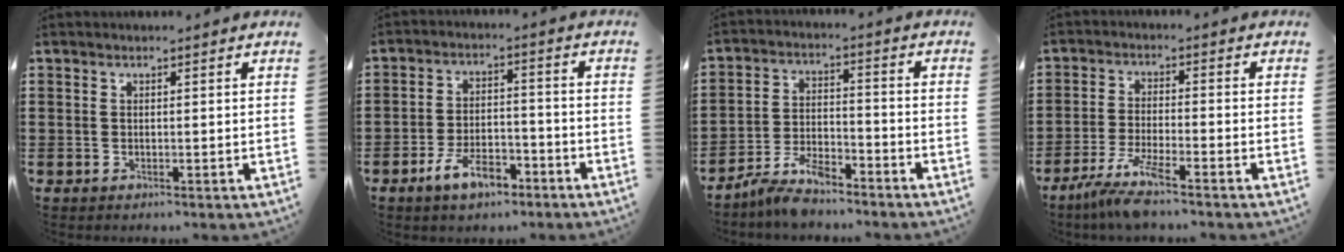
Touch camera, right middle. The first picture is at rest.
{"total": 6.9, "force": [-4.7, 2.9, 4.1], "torque": [-0.077, 0.013, -0.088]}
{"total": 5.9, "force": [-5.3, 1.1, 2.2], "torque": [-0.059, -0.001, -0.106]}
{"total": 6.2, "force": [-4.8, 0.0, 3.9], "torque": [-0.092, -0.021, -0.093]}